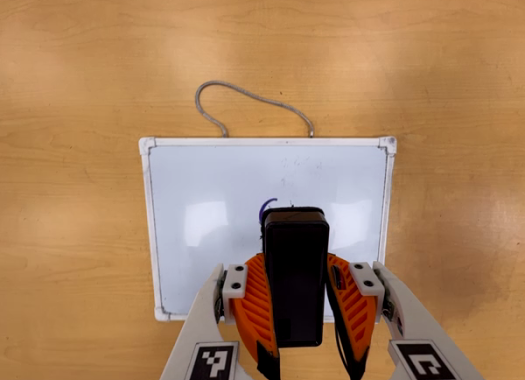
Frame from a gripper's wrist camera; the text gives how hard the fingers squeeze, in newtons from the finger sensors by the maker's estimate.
{"total": 6.2, "left": 5.2, "right": 7.1}